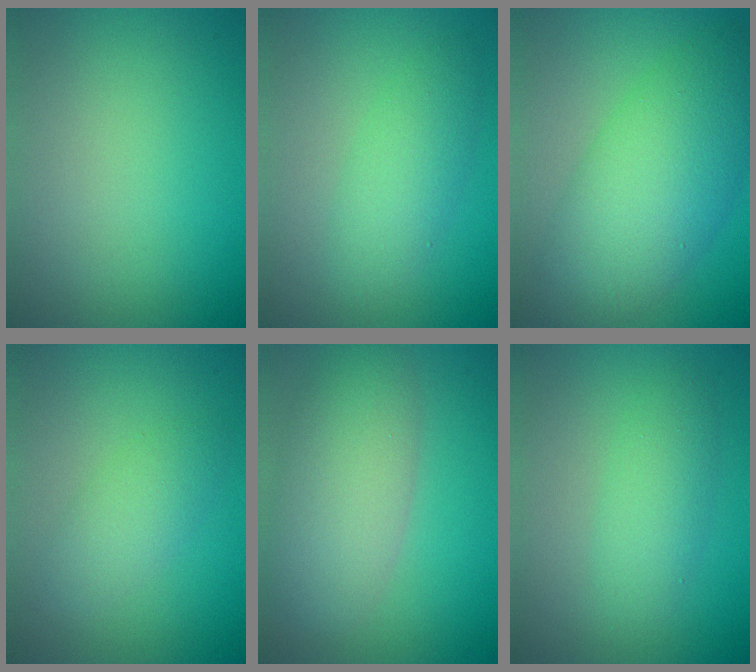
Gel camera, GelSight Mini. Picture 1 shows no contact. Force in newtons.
{"total": 3.2, "press": 3.2, "slide": 0.1}
{"total": 8.4, "press": 8.4, "slide": 0.2}
{"total": 2.5, "press": 2.5, "slide": 0.1}
{"total": 6.4, "press": 6.4, "slide": 0.3}
{"total": 2.8, "press": 2.8, "slide": 0.1}